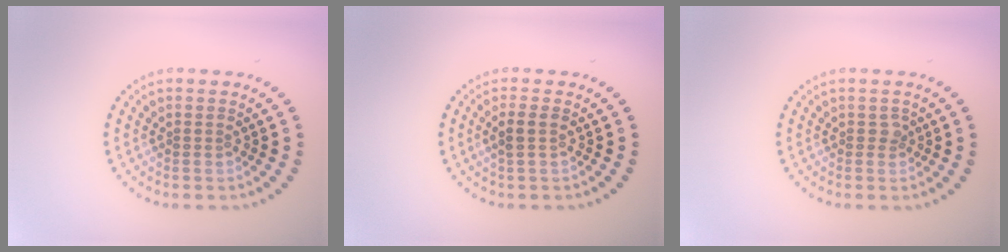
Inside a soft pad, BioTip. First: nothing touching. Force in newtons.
{"total": 1.6, "press": 1.4, "slide": 0.7}
{"total": 0.6, "press": 0.6, "slide": 0.3}